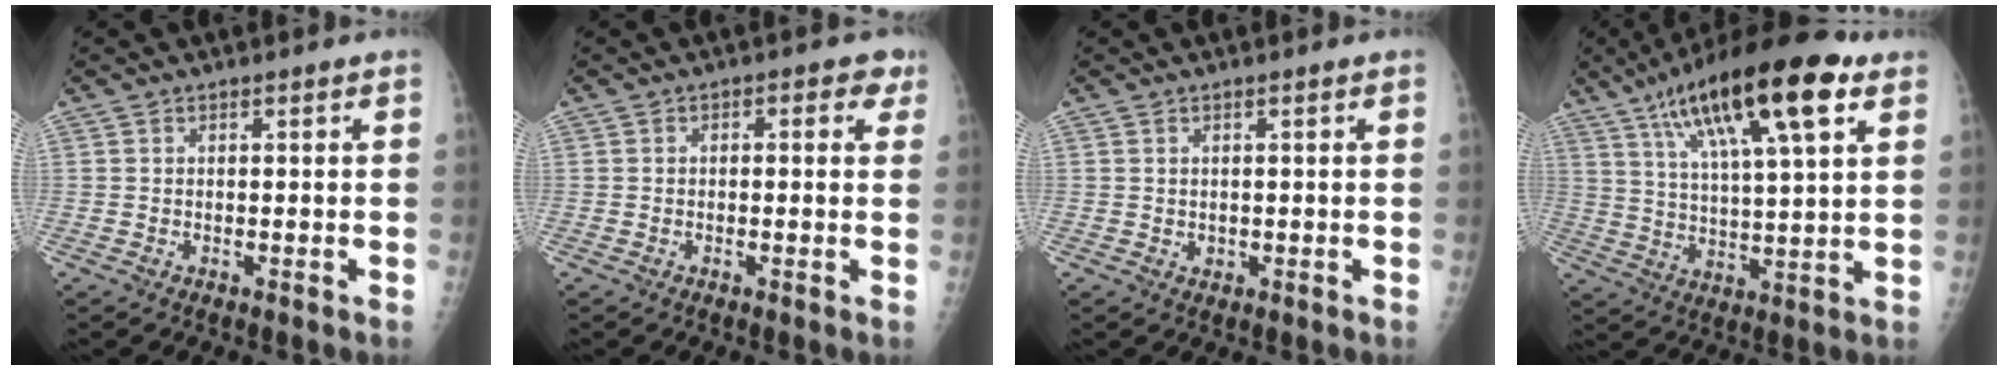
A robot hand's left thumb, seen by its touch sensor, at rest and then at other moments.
{"total": 3.6, "force": [1.2, 2.1, 2.7], "torque": [-0.006, 0.003, 0.004]}
{"total": 1.0, "force": [0.3, 0.8, 0.5], "torque": [-0.004, -0.003, 0.007]}
{"total": 22.0, "force": [11.3, 5.9, 17.9], "torque": [-0.287, -0.014, 0.187]}